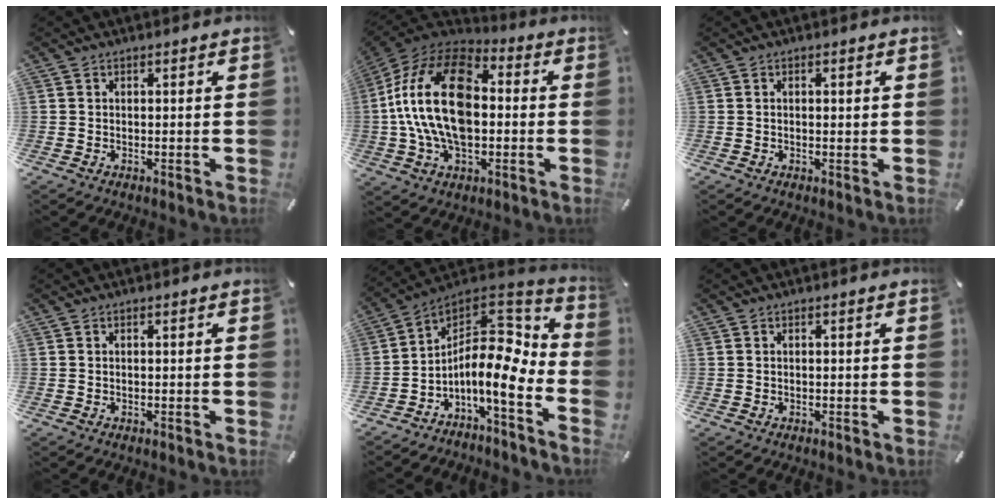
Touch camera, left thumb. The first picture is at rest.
{"total": 23.0, "force": [-0.4, 14.5, 17.8], "torque": [-0.373, 0.018, -0.011]}
{"total": 0.5, "force": [0.1, 0.2, 0.5], "torque": [-0.010, 0.002, 0.000]}
{"total": 0.0}
{"total": 13.0, "force": [-2.8, 6.2, 11.1], "torque": [-0.189, -0.035, -0.058]}
{"total": 0.0}